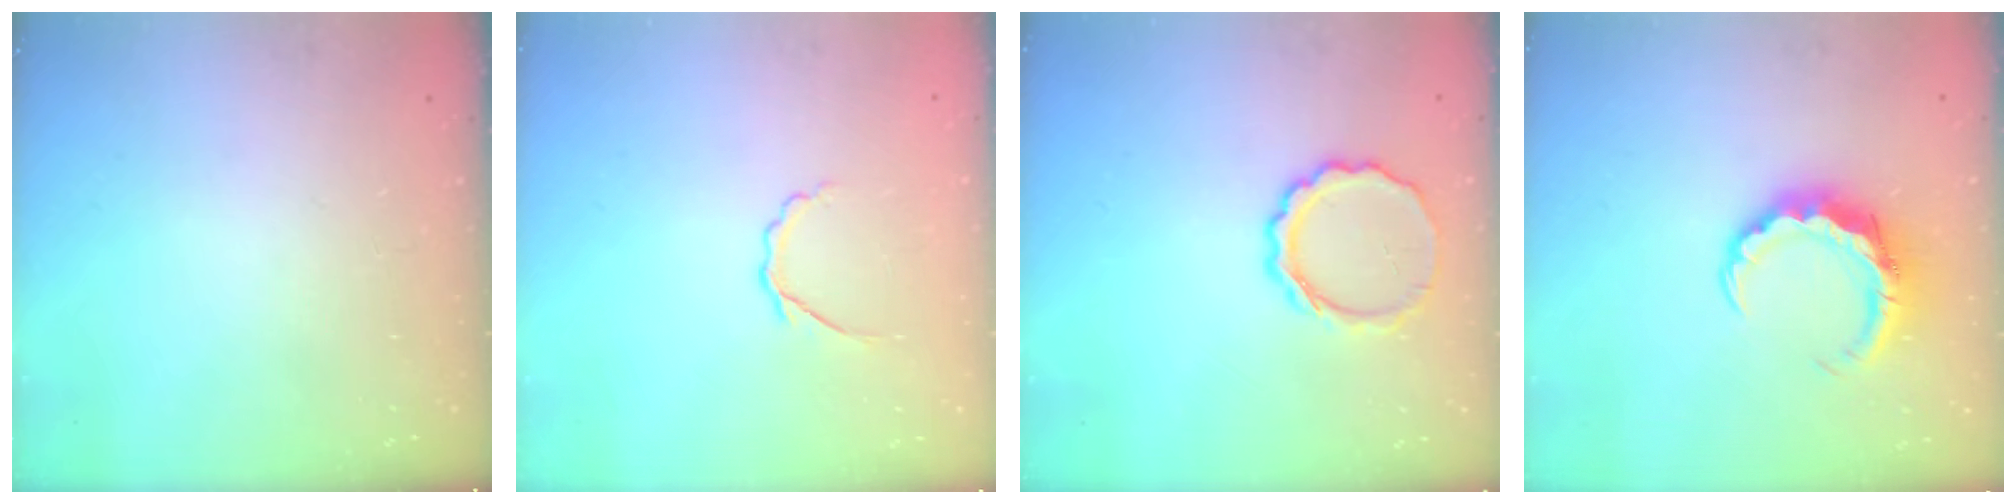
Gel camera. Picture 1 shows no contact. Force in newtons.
{"total": 2.9, "press": 2.7, "slide": 0.8}
{"total": 9.0, "press": 8.8, "slide": 1.9}
{"total": 7.2, "press": 7.2, "slide": 1.0}